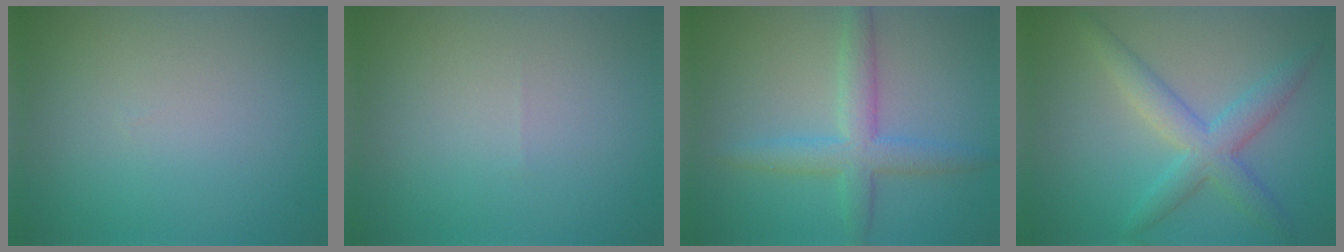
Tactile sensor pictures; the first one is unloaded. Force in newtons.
{"total": 0.0}
{"total": 4.2, "press": 4.2, "slide": 0.1}
{"total": 3.6, "press": 3.6, "slide": 0.2}